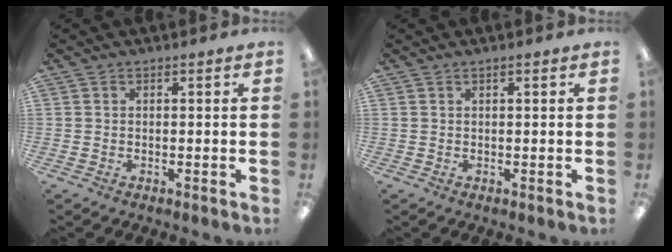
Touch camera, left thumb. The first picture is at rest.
{"total": 0.7, "force": [0.4, 0.1, 0.6], "torque": [-0.011, 0.001, 0.007]}